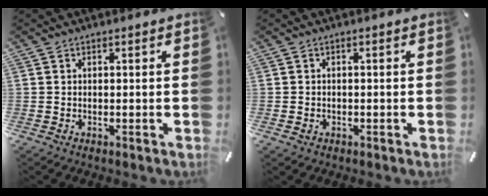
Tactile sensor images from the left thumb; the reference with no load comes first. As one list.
[{"total": 1.4, "force": [-0.4, 1.2, 0.6], "torque": [-0.011, 0.004, -0.011]}]